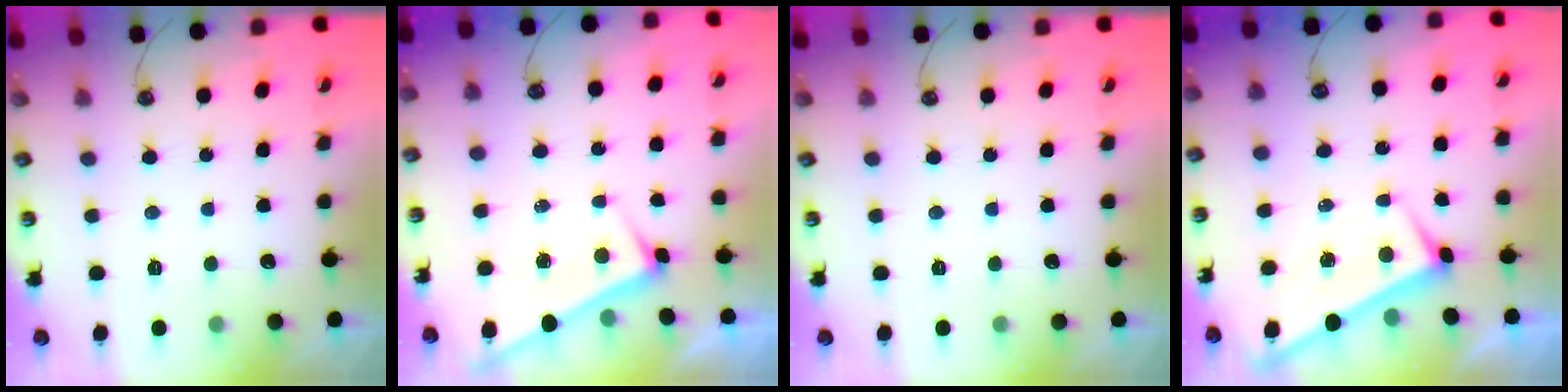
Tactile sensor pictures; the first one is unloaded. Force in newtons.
{"total": 4.2, "press": 4.2, "slide": 0.2}
{"total": 0.0}
{"total": 1.3, "press": 1.2, "slide": 0.3}